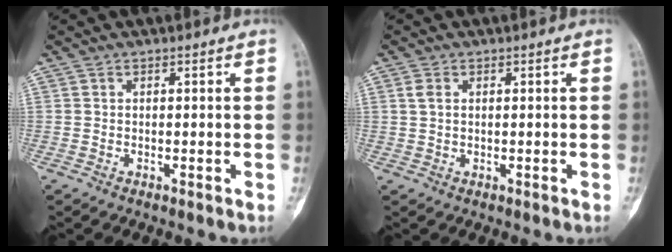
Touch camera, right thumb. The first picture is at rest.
{"total": 2.0, "force": [0.6, 1.3, 1.4], "torque": [-0.027, 0.000, 0.015]}